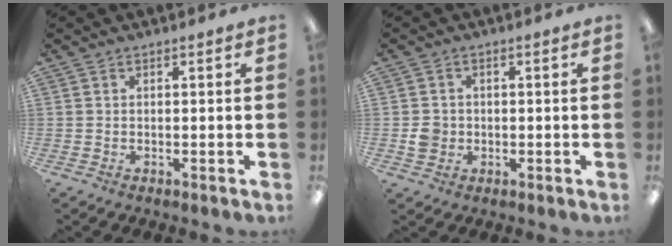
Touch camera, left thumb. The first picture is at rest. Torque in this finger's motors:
{"motor_torque": [-0.48, 0.01, 0.10, -0.20, 0.02]}